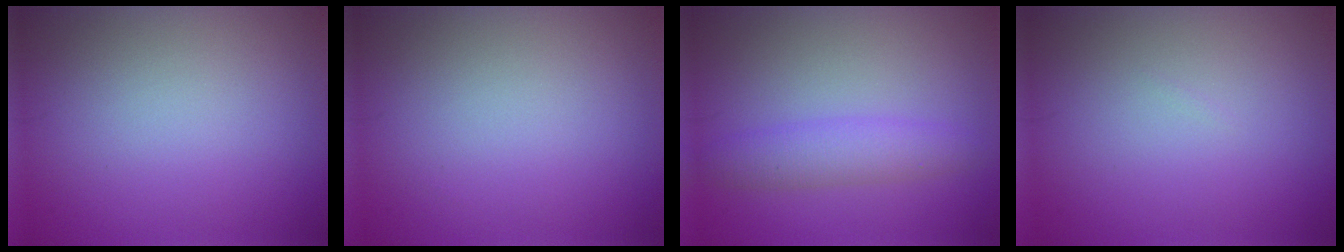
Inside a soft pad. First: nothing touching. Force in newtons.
{"total": 0.0}
{"total": 2.9, "press": 2.9, "slide": 0.1}
{"total": 0.0}